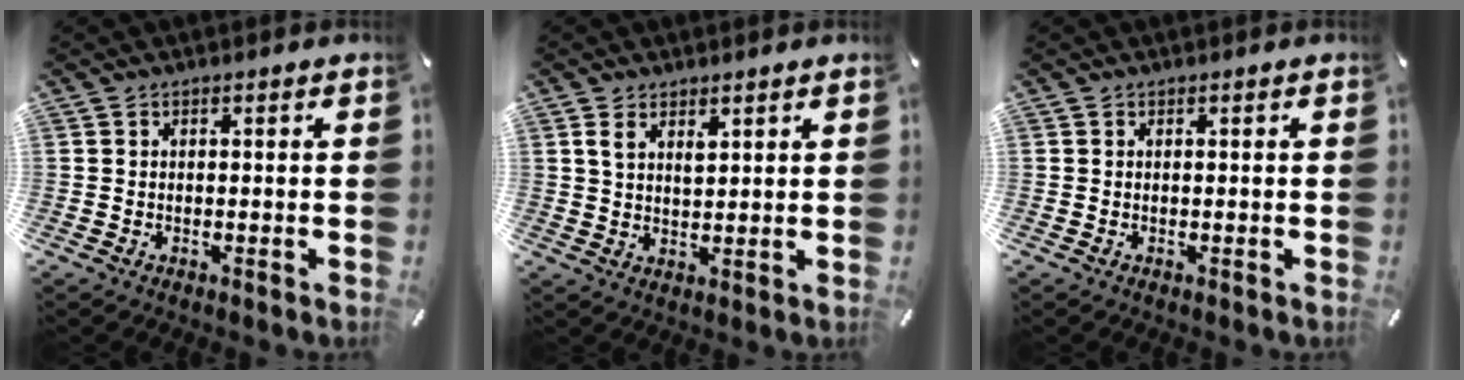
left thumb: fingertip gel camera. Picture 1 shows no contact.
{"total": 4.3, "force": [2.4, 2.4, 2.6], "torque": [-0.041, -0.005, 0.040]}
{"total": 0.0}